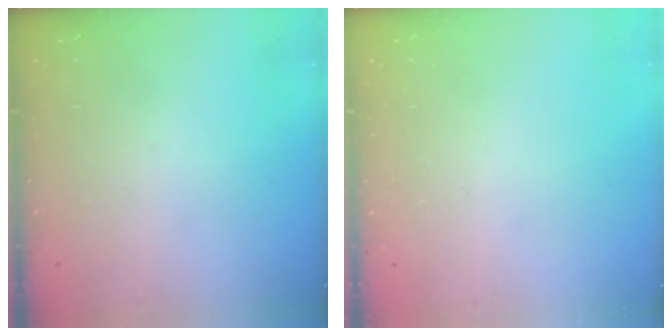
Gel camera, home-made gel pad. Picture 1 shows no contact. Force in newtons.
{"total": 0.0}